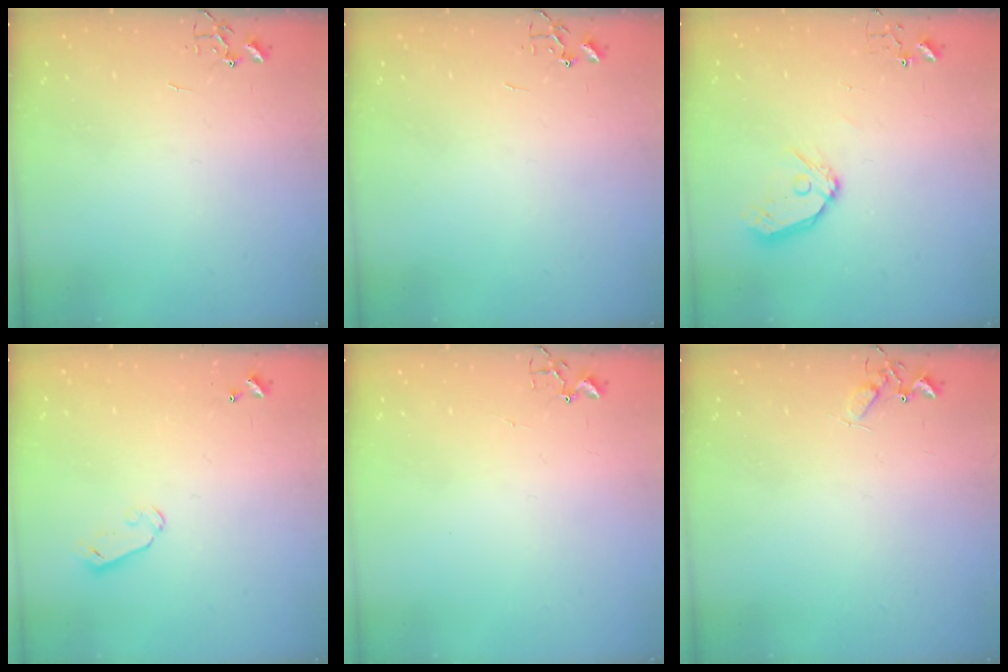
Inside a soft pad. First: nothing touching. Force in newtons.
{"total": 0.0}
{"total": 9.9, "press": 9.8, "slide": 1.3}
{"total": 4.1, "press": 4.0, "slide": 0.4}
{"total": 1.9, "press": 1.9, "slide": 0.2}
{"total": 4.6, "press": 4.6, "slide": 0.6}